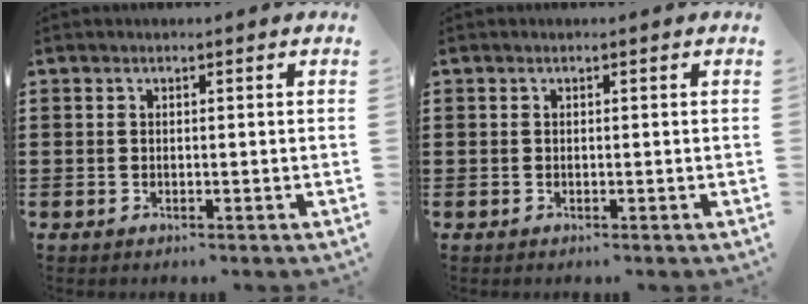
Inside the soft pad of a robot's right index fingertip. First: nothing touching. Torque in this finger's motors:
{"motor_torque": [-0.48, 1.66, 0.00, 0.00]}